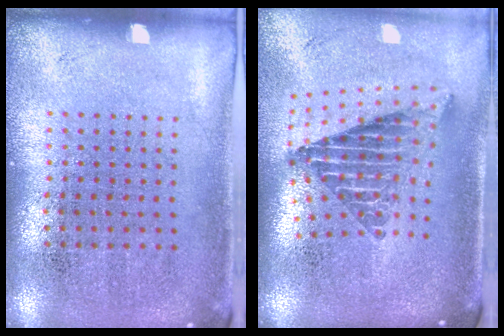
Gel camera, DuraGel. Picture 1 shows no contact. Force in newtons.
{"total": 2.4, "press": 1.7, "slide": 1.8}